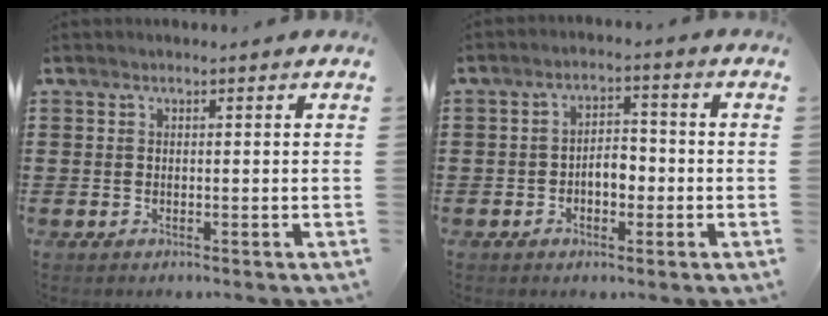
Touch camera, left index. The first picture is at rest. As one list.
[{"total": 3.8, "force": [-1.1, 2.2, 2.9], "torque": [-0.048, 0.003, -0.026]}]